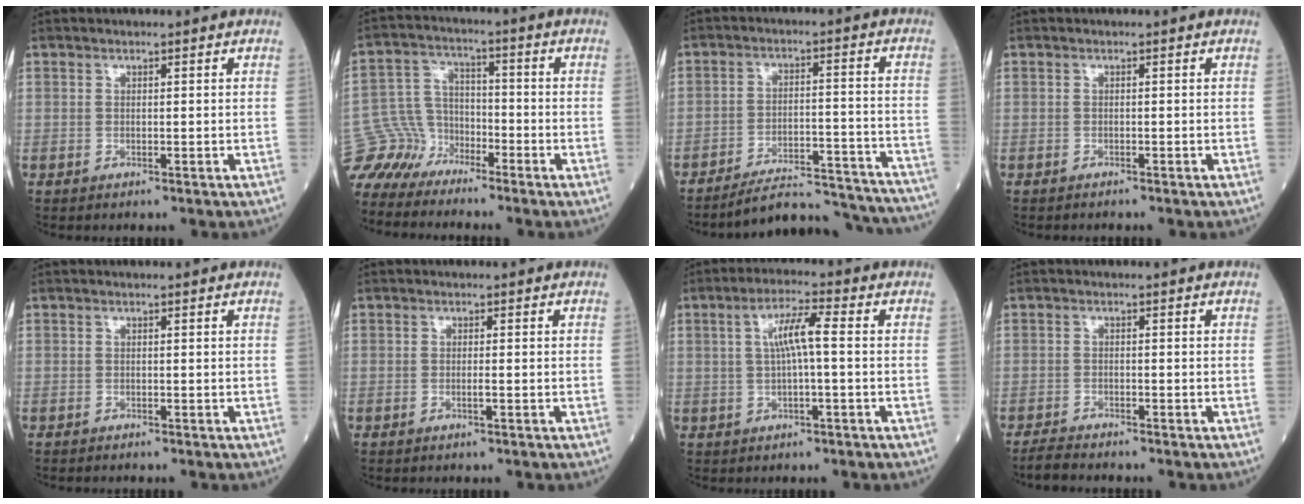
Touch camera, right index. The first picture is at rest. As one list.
[{"total": 8.9, "force": [-7.8, 4.2, 0.4], "torque": [-0.036, 0.018, -0.157]}, {"total": 21.3, "force": [-20.3, 3.3, 5.6], "torque": [-0.051, 0.016, -0.274]}, {"total": 1.7, "force": [-1.4, 0.7, 0.6], "torque": [-0.020, -0.004, -0.017]}, {"total": 1.6, "force": [-1.2, 0.7, 0.7], "torque": [-0.020, -0.004, -0.015]}, {"total": 1.2, "force": [-0.5, 0.3, 1.1], "torque": [-0.026, -0.001, -0.009]}, {"total": 6.1, "force": [0.7, 1.1, 6.0], "torque": [-0.118, 0.018, 0.015]}, {"total": 4.3, "force": [-3.9, 0.8, 1.5], "torque": [-0.037, -0.014, -0.068]}]